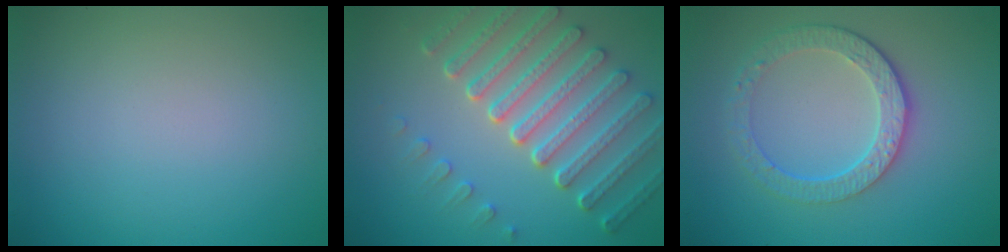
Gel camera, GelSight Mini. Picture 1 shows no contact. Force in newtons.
{"total": 7.1, "press": 5.3, "slide": 4.8}
{"total": 4.3, "press": 3.3, "slide": 2.7}